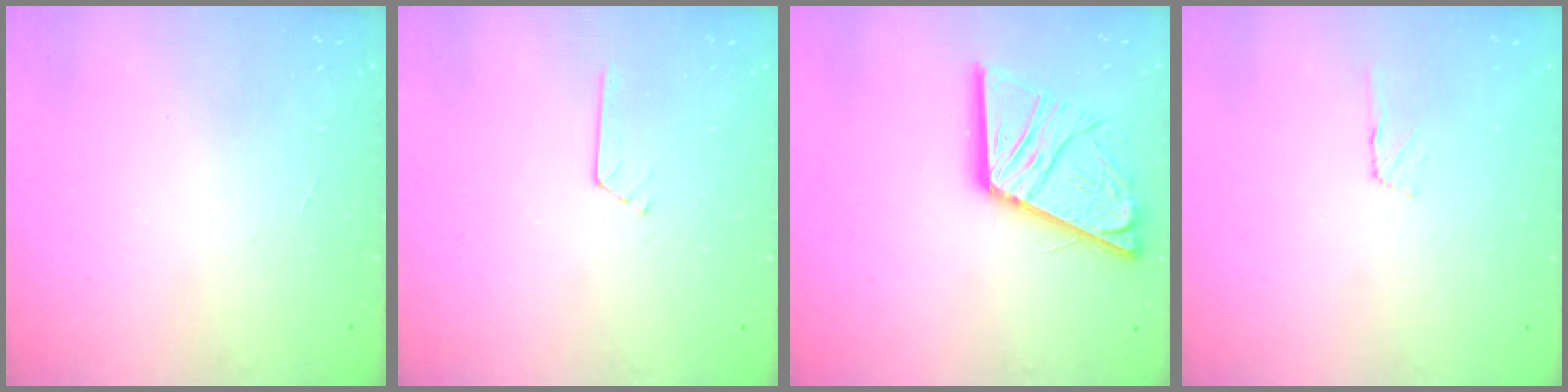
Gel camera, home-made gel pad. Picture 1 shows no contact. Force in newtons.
{"total": 2.8, "press": 2.8, "slide": 0.4}
{"total": 19.6, "press": 19.5, "slide": 2.2}
{"total": 3.4, "press": 3.4, "slide": 0.4}